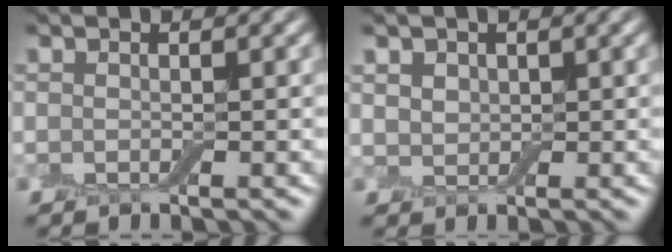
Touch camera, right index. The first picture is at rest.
{"total": 2.3, "force": [1.3, 1.7, 0.9], "torque": [-0.025, 0.007, 0.023]}